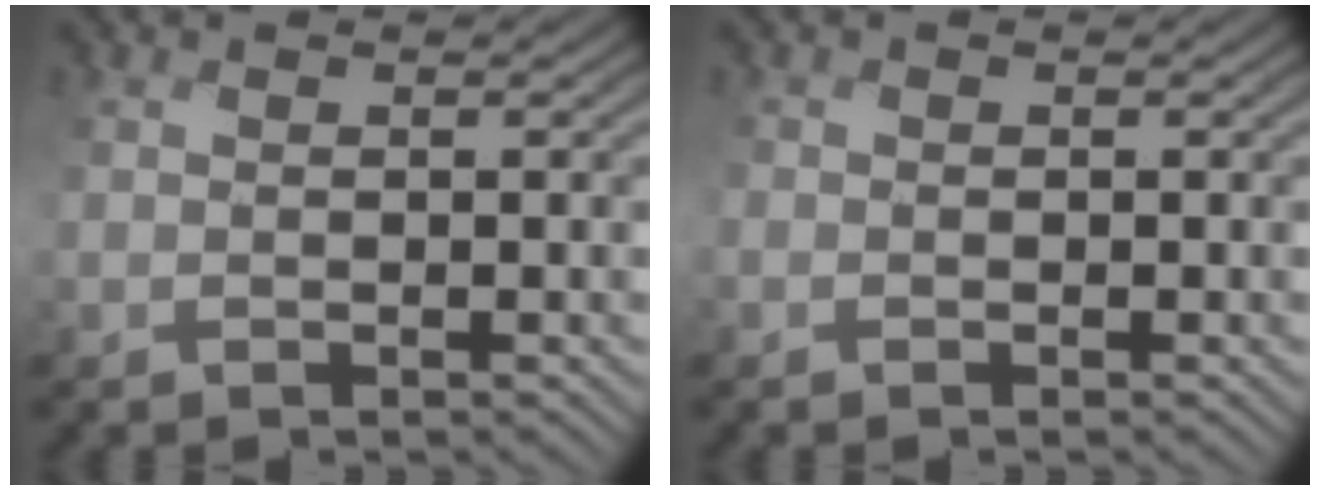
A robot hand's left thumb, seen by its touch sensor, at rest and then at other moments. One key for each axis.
{"total": 0.9, "fx": -0.5, "fy": 0.7, "fz": -0.4, "tx": 0.004, "ty": 0.006, "tz": -0.014}